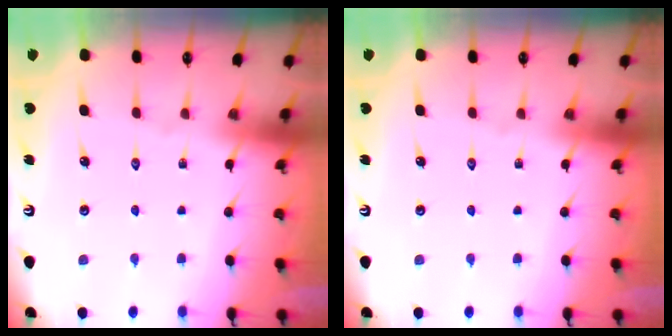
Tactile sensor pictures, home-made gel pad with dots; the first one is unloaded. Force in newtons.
{"total": 0.0}